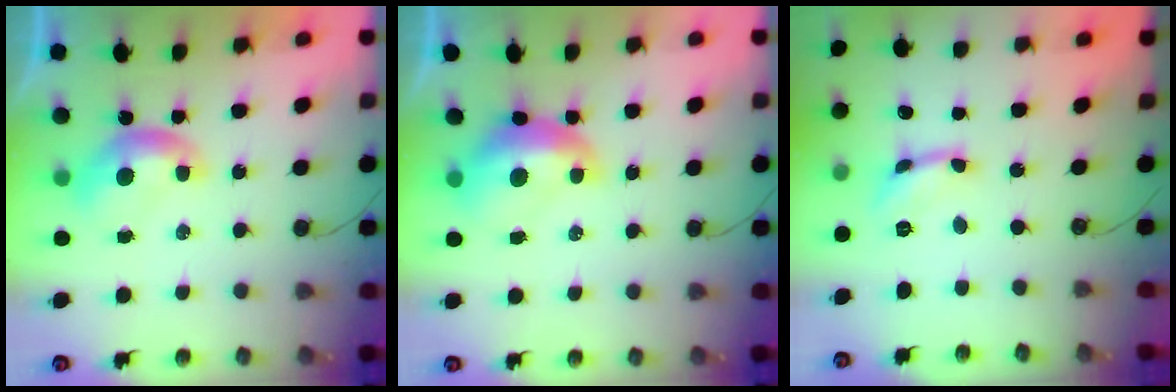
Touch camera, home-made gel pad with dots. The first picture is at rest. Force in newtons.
{"total": 2.8, "press": 2.7, "slide": 0.7}
{"total": 0.9, "press": 0.8, "slide": 0.1}